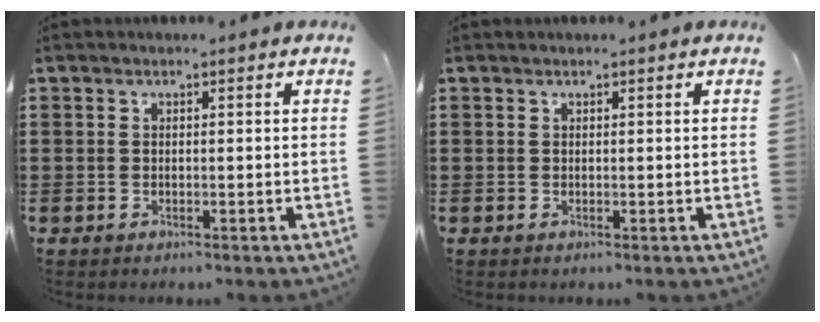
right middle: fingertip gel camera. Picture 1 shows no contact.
{"total": 0.0}